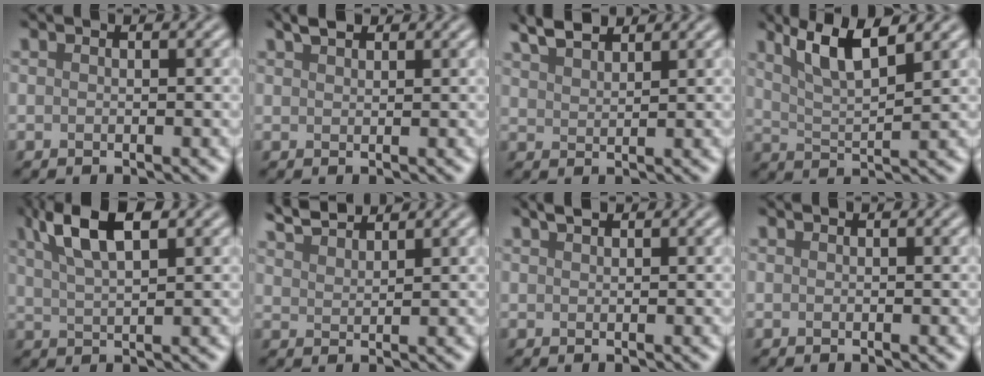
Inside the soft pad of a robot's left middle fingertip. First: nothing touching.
{"total": 1.4, "force": [1.2, 0.4, 0.5], "torque": [-0.008, 0.002, 0.028]}
{"total": 3.3, "force": [2.9, 0.8, 1.4], "torque": [-0.029, 0.009, 0.060]}
{"total": 5.0, "force": [3.0, 1.2, 3.8], "torque": [-0.067, 0.002, 0.058]}
{"total": 6.1, "force": [3.3, 2.2, 4.7], "torque": [-0.088, 0.012, 0.059]}
{"total": 3.3, "force": [3.1, 0.4, 0.8], "torque": [-0.017, 0.008, 0.065]}
{"total": 0.9, "force": [0.8, 0.2, 0.3], "torque": [-0.003, -0.001, 0.017]}
{"total": 0.0}